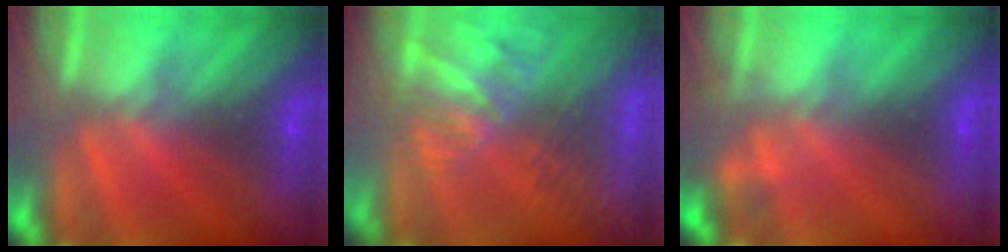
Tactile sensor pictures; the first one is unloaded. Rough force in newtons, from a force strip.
{"total": 7.5}
{"total": 2.2}